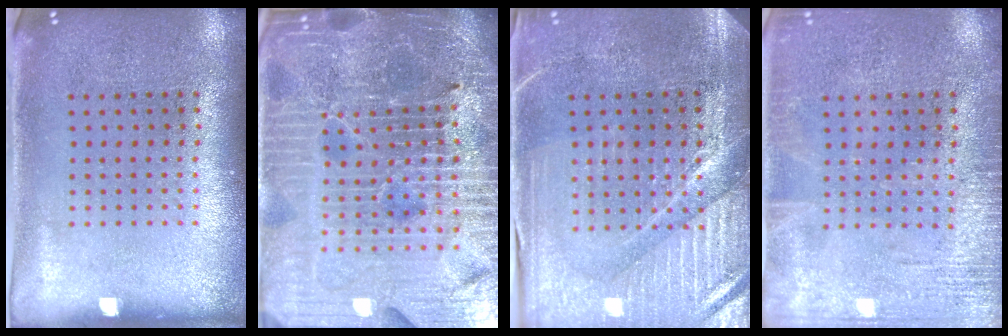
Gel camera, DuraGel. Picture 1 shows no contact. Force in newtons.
{"total": 6.6, "press": 5.8, "slide": 3.0}
{"total": 4.0, "press": 3.8, "slide": 1.2}
{"total": 2.6, "press": 2.5, "slide": 0.3}